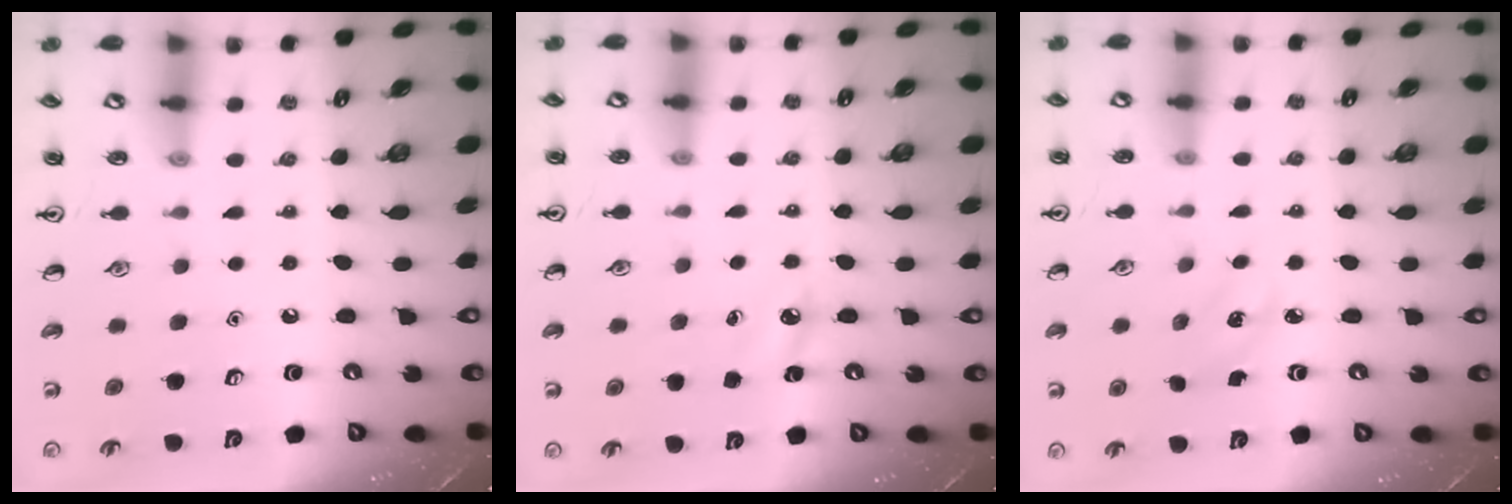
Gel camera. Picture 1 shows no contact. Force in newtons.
{"total": 4.5, "press": 4.3, "slide": 1.4}
{"total": 3.1, "press": 2.9, "slide": 1.2}